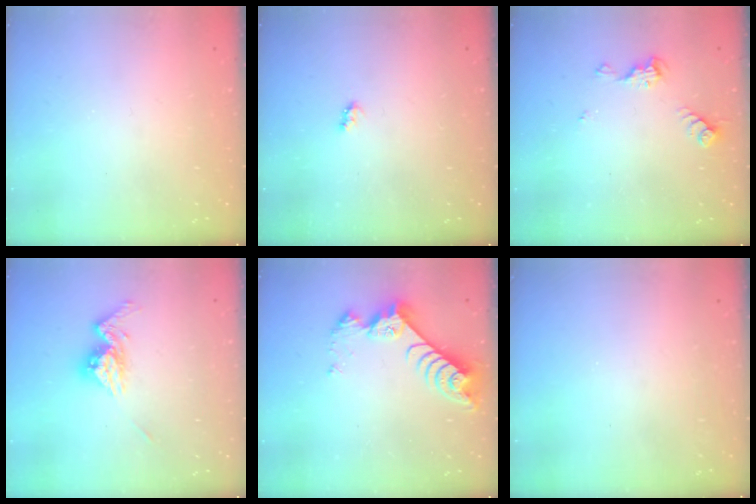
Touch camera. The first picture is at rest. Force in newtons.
{"total": 2.6, "press": 2.6, "slide": 0.4}
{"total": 6.3, "press": 6.3, "slide": 0.5}
{"total": 10.6, "press": 10.6, "slide": 1.0}
{"total": 9.4, "press": 9.3, "slide": 0.8}
{"total": 0.0}